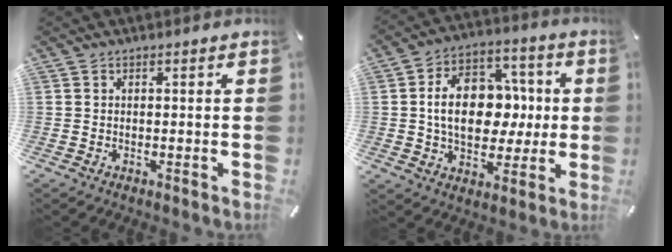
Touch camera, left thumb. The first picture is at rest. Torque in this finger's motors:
{"motor_torque": [1.73, 2.98, 1.14, -0.73, 0.47]}